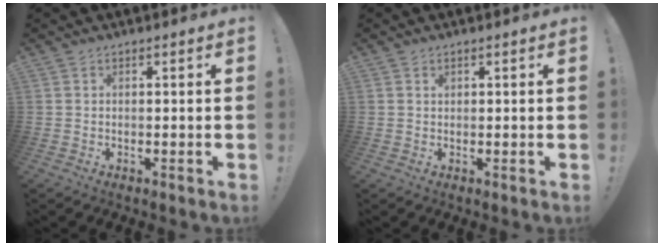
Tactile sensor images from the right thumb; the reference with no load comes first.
{"total": 0.7, "force": [0.4, 0.6, -0.1], "torque": [0.010, -0.001, 0.007]}